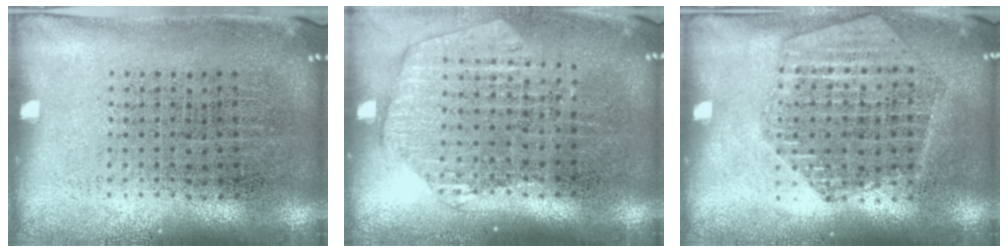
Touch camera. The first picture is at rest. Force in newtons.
{"total": 1.6, "press": 1.5, "slide": 0.7}
{"total": 1.7, "press": 1.6, "slide": 0.3}